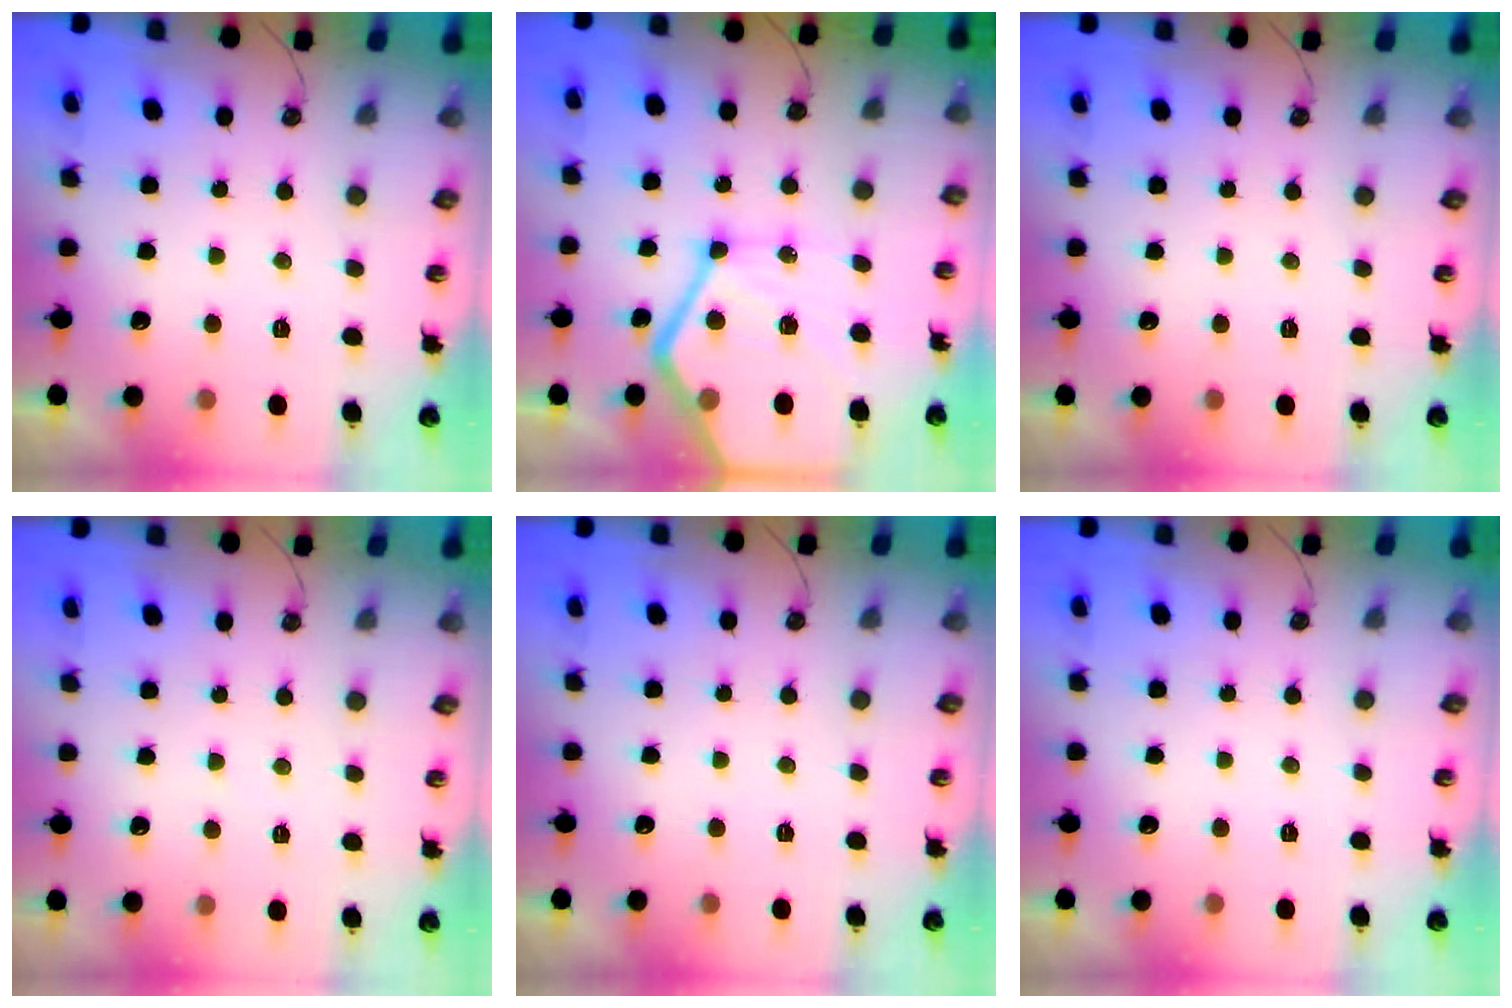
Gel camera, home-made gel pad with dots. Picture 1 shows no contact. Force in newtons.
{"total": 25.3, "press": 25.2, "slide": 2.8}
{"total": 0.0}
{"total": 2.0, "press": 2.0, "slide": 0.4}
{"total": 0.0}
{"total": 0.0}